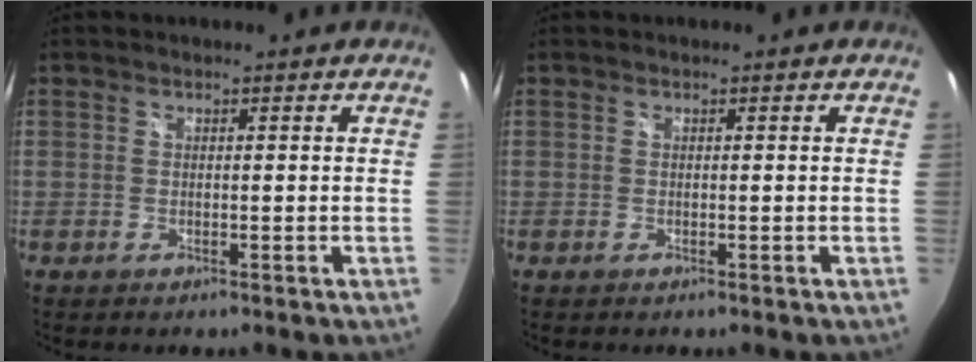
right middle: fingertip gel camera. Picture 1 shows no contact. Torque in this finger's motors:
{"motor_torque": [0.00, -0.01, 0.00, 0.00]}